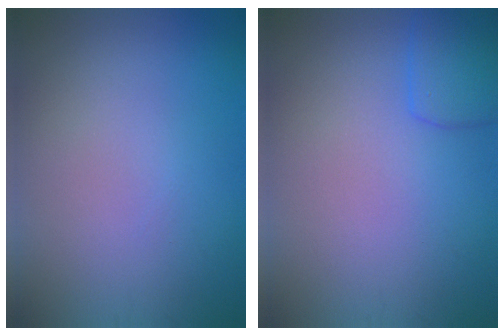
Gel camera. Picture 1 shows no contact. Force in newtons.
{"total": 2.6, "press": 2.6, "slide": 0.1}